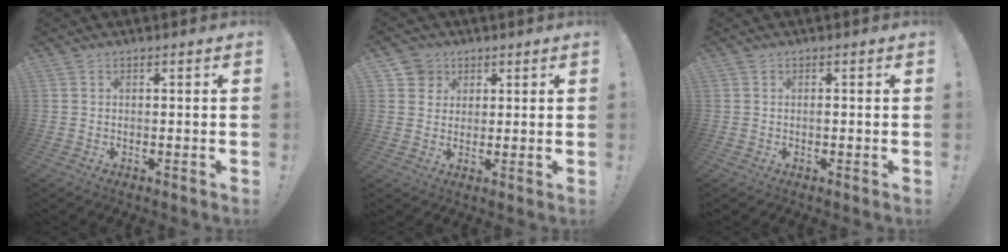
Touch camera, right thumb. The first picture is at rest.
{"total": 5.6, "force": [2.8, 4.8, 0.7], "torque": [-0.011, -0.014, 0.055]}
{"total": 0.8, "force": [-0.2, 0.7, -0.1], "torque": [0.009, -0.002, -0.007]}